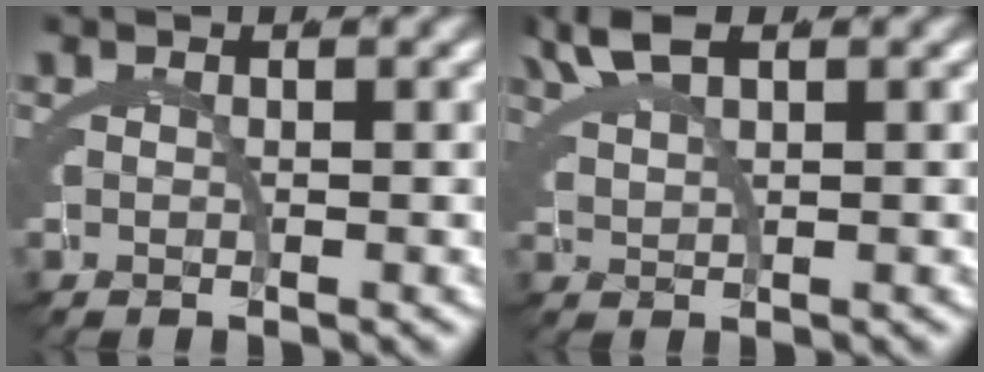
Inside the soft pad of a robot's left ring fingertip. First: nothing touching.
{"total": 2.6, "force": [2.3, -0.5, 1.3], "torque": [-0.032, 0.006, 0.049]}